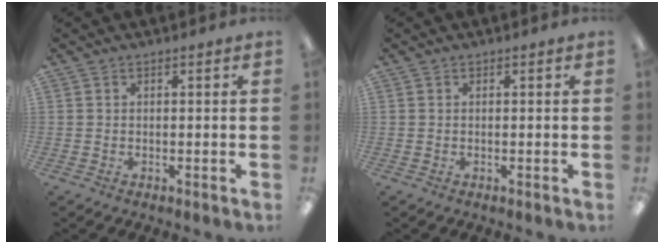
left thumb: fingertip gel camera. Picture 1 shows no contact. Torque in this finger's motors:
{"motor_torque": [0.00, 0.01, 0.03, -0.03, 0.00]}